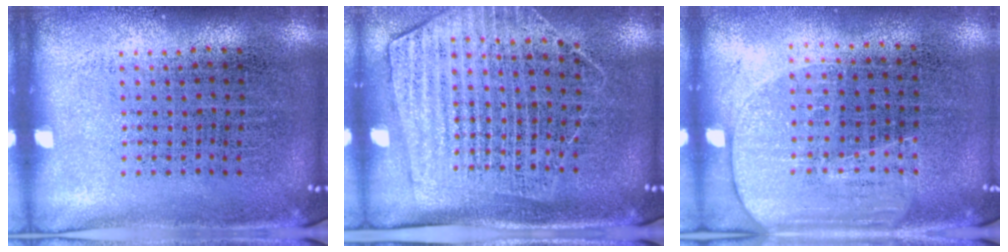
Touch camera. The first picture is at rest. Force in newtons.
{"total": 1.6, "press": 1.4, "slide": 0.7}
{"total": 1.6, "press": 1.4, "slide": 0.9}